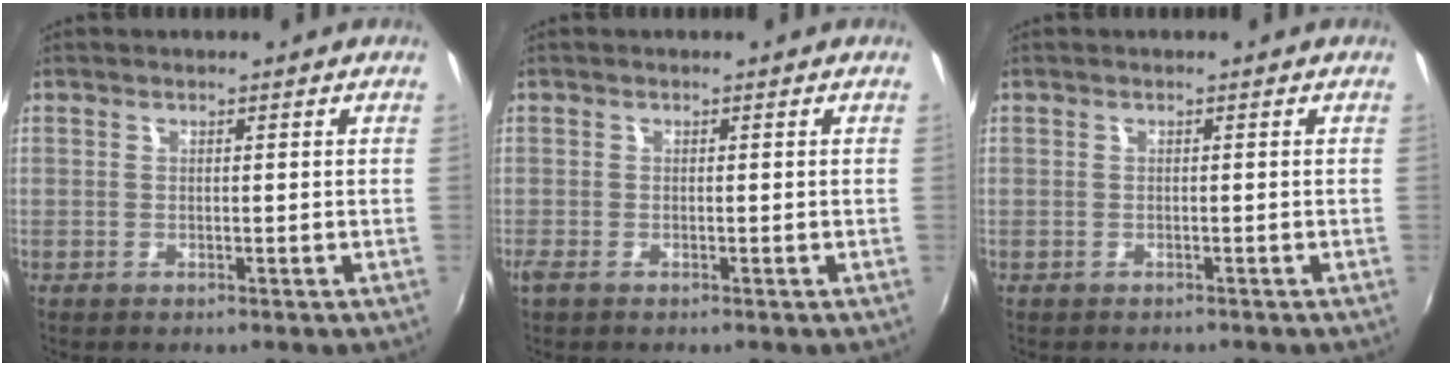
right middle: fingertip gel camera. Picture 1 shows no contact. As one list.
[{"total": 1.2, "force": [-0.7, 0.4, 0.8], "torque": [-0.018, -0.005, -0.016]}, {"total": 0.9, "force": [-0.7, 0.5, -0.1], "torque": [-0.003, 0.000, -0.012]}]